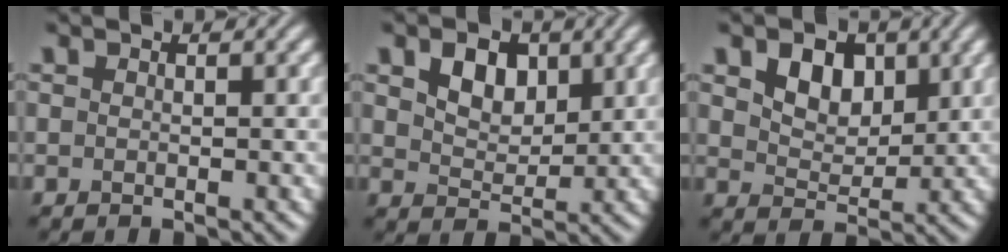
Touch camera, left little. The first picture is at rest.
{"total": 3.8, "force": [1.6, 2.5, 2.4], "torque": [-0.049, 0.000, 0.024]}
{"total": 4.1, "force": [1.7, 2.8, 2.5], "torque": [-0.053, -0.004, 0.025]}